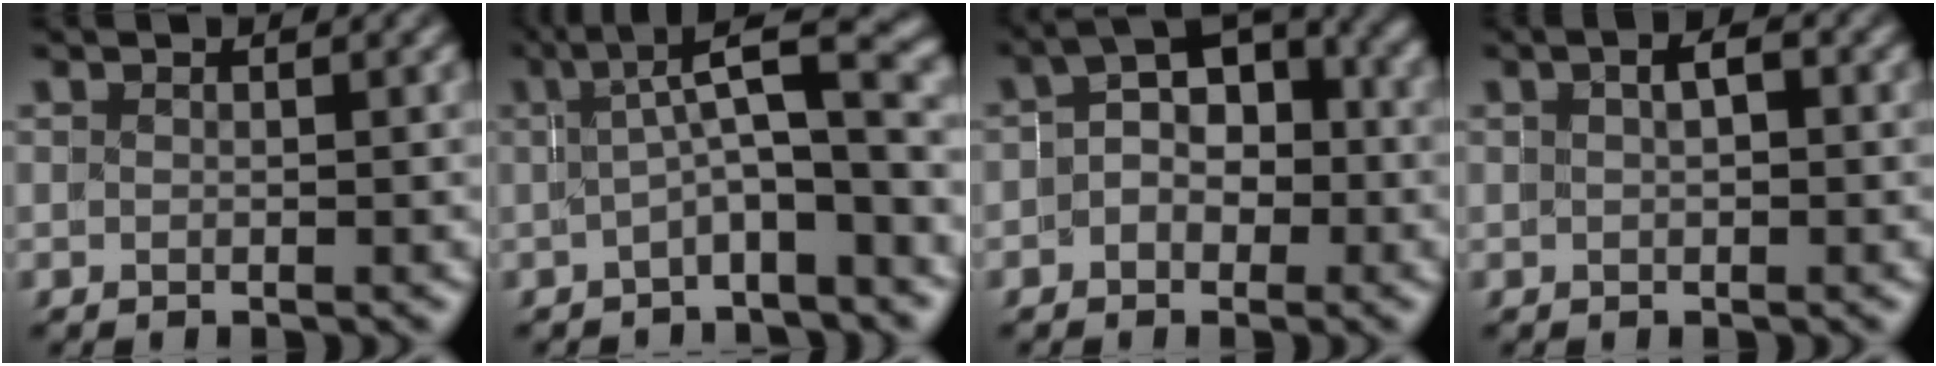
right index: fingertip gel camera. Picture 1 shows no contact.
{"total": 6.3, "force": [-0.2, 2.1, 6.0], "torque": [-0.074, 0.010, -0.001]}
{"total": 4.8, "force": [0.9, 3.1, 3.5], "torque": [-0.038, 0.011, 0.002]}
{"total": 1.5, "force": [0.4, 0.8, 1.2], "torque": [-0.013, 0.004, 0.007]}